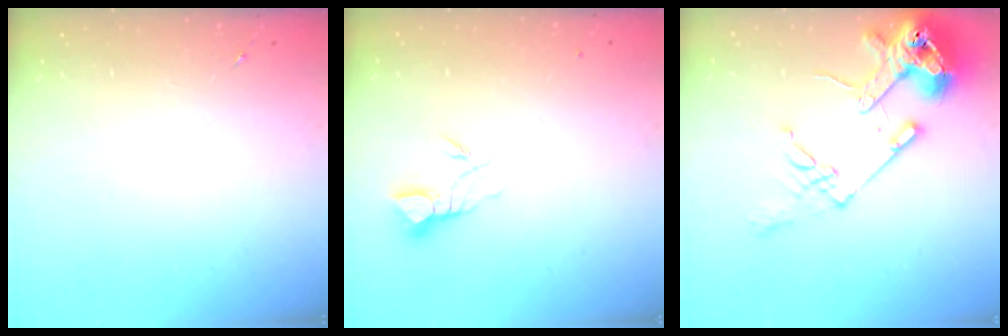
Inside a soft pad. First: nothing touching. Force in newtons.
{"total": 3.7, "press": 3.7, "slide": 0.1}
{"total": 18.6, "press": 18.4, "slide": 2.2}